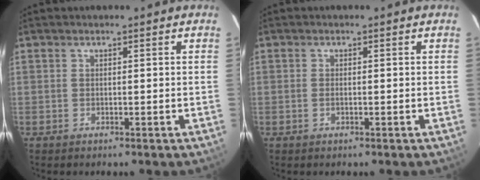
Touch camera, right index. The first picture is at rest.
{"total": 0.9, "force": [-0.2, 0.5, 0.7], "torque": [-0.015, 0.000, -0.005]}